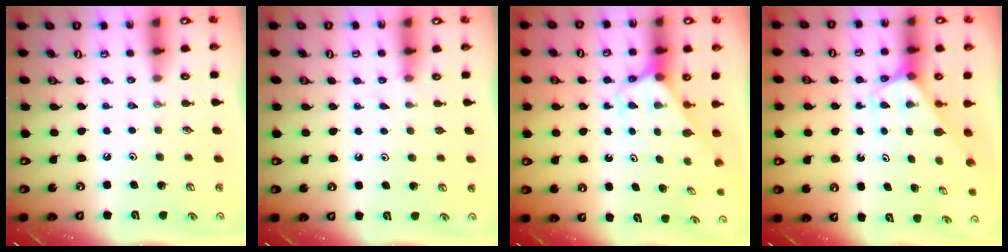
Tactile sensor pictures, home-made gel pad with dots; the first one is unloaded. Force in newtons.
{"total": 1.7, "press": 1.6, "slide": 0.2}
{"total": 2.6, "press": 2.6, "slide": 0.1}
{"total": 2.5, "press": 2.5, "slide": 0.1}